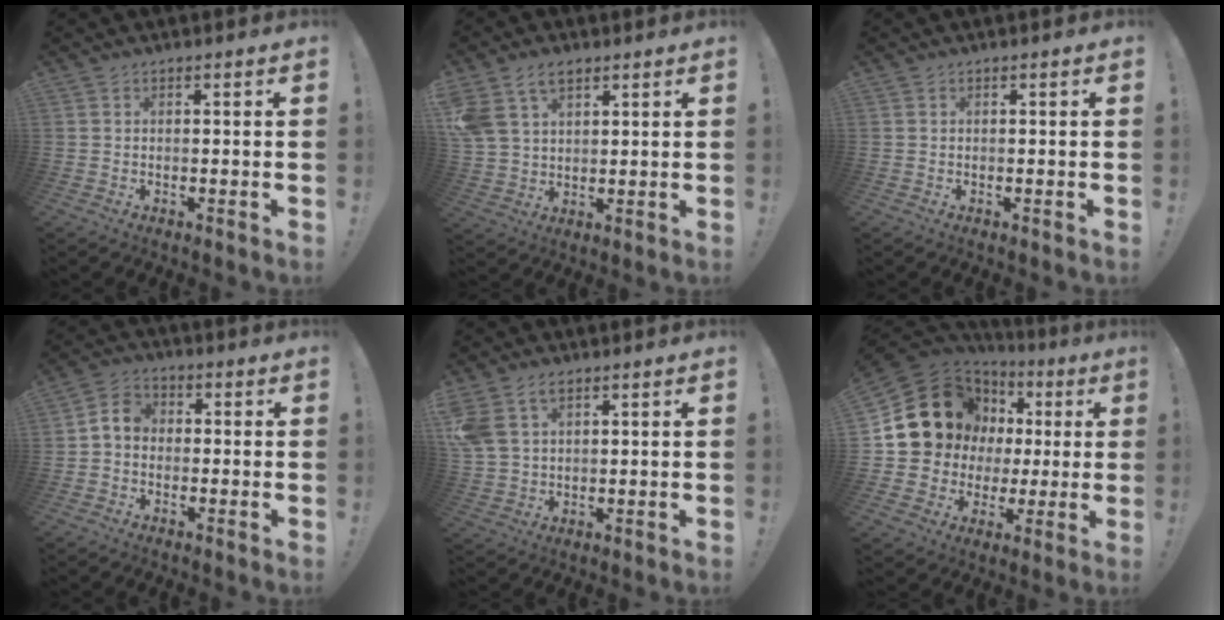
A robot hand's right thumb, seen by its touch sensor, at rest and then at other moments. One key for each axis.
{"total": 10.0, "fx": 5.8, "fy": 6.4, "fz": 5.1, "tx": -0.104, "ty": -0.014, "tz": 0.115}
{"total": 0.0}
{"total": 4.8, "fx": -1.2, "fy": 3.6, "fz": 2.9, "tx": -0.062, "ty": 0.017, "tz": -0.021}
{"total": 7.8, "fx": 4.0, "fy": 5.0, "fz": 4.5, "tx": -0.091, "ty": -0.004, "tz": 0.081}
{"total": 15.9, "fx": 6.7, "fy": 12.9, "fz": 6.4, "tx": -0.093, "ty": -0.045, "tz": 0.153}